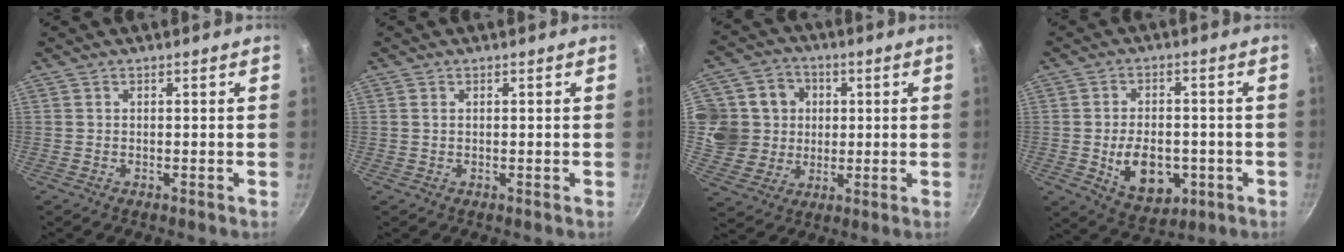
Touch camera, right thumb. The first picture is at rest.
{"total": 0.5, "force": [0.2, 0.3, 0.4], "torque": [-0.008, 0.001, 0.003]}
{"total": 13.4, "force": [1.8, 12.6, 4.1], "torque": [-0.048, 0.008, 0.030]}
{"total": 11.4, "force": [-2.6, 7.5, 8.2], "torque": [-0.101, 0.000, -0.026]}